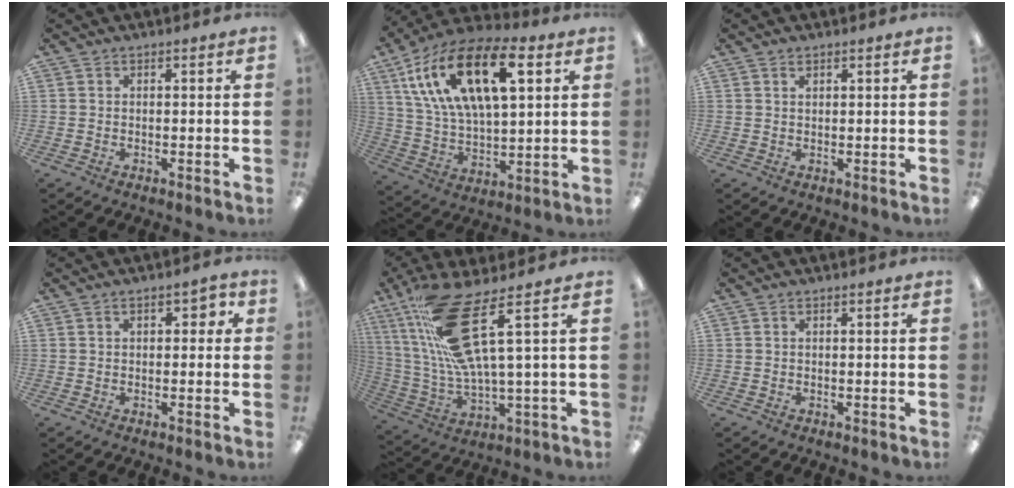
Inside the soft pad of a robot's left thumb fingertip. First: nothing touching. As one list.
[{"total": 21.6, "force": [9.7, 10.5, 16.1], "torque": [-0.320, -0.021, 0.163]}, {"total": 1.2, "force": [0.8, 0.6, 0.7], "torque": [-0.006, -0.002, 0.013]}, {"total": 4.1, "force": [1.1, 2.2, 3.2], "torque": [-0.049, 0.004, 0.014]}, {"total": 20.0, "force": [8.4, 4.8, 17.5], "torque": [-0.354, -0.024, 0.135]}, {"total": 0.0}]